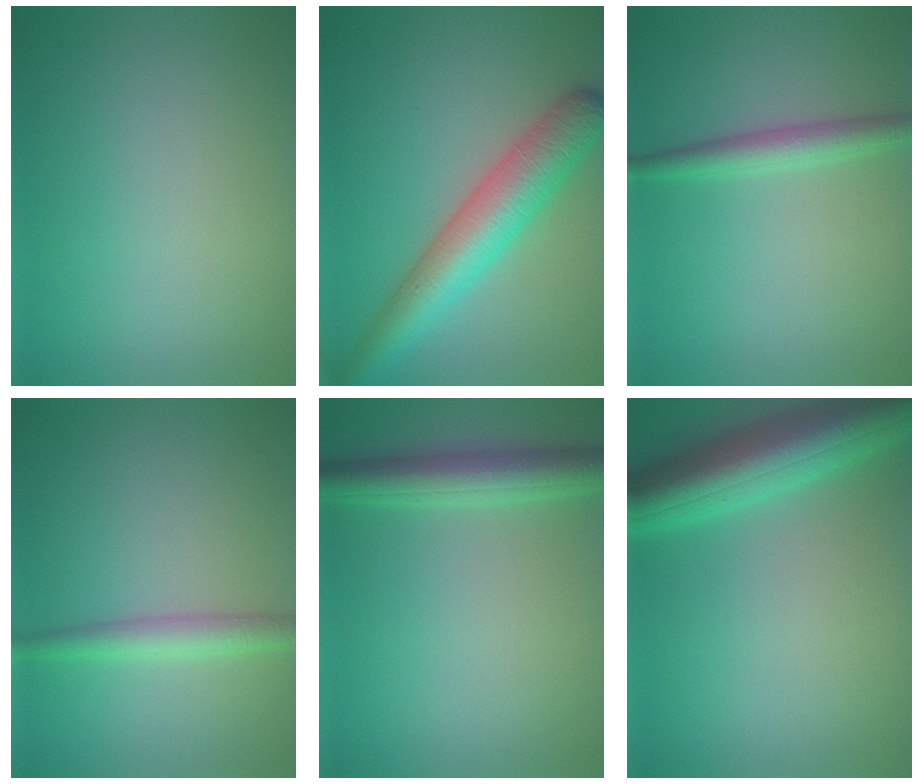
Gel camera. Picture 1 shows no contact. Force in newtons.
{"total": 7.0, "press": 7.0, "slide": 0.1}
{"total": 2.4, "press": 2.4, "slide": 0.1}
{"total": 2.4, "press": 2.4, "slide": 0.0}
{"total": 4.1, "press": 4.1, "slide": 0.1}
{"total": 8.1, "press": 8.0, "slide": 0.4}